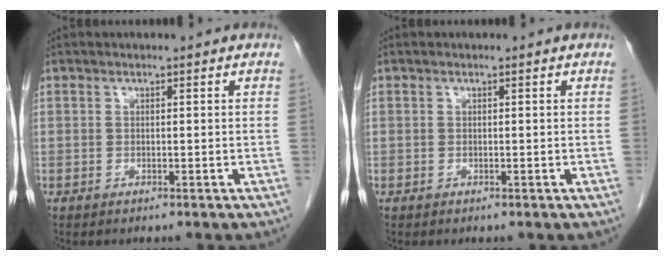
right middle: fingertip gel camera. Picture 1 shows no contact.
{"total": 0.0}